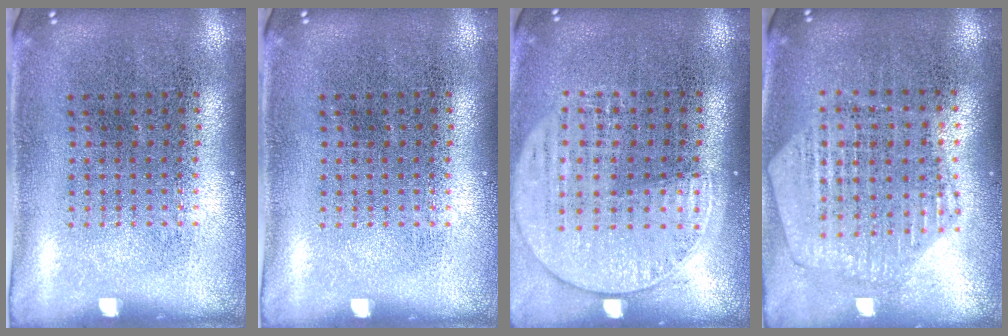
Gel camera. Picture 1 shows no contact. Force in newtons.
{"total": 0.0}
{"total": 1.5, "press": 1.4, "slide": 0.6}
{"total": 1.1, "press": 1.1, "slide": 0.2}